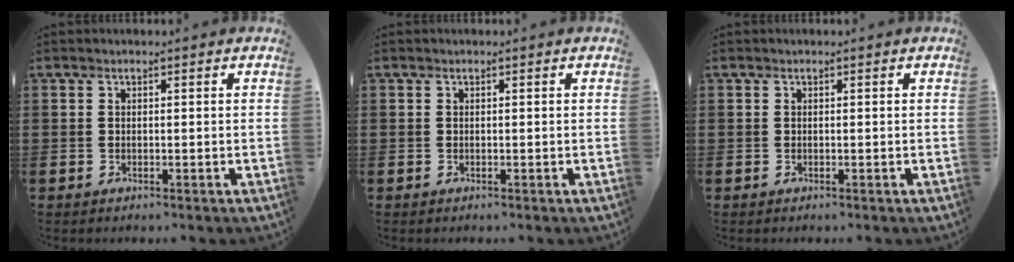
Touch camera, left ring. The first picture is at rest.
{"total": 0.0}
{"total": 0.0}